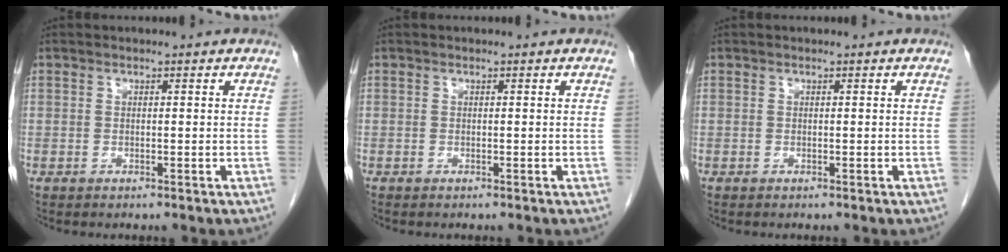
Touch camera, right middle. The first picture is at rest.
{"total": 0.0}
{"total": 0.0}